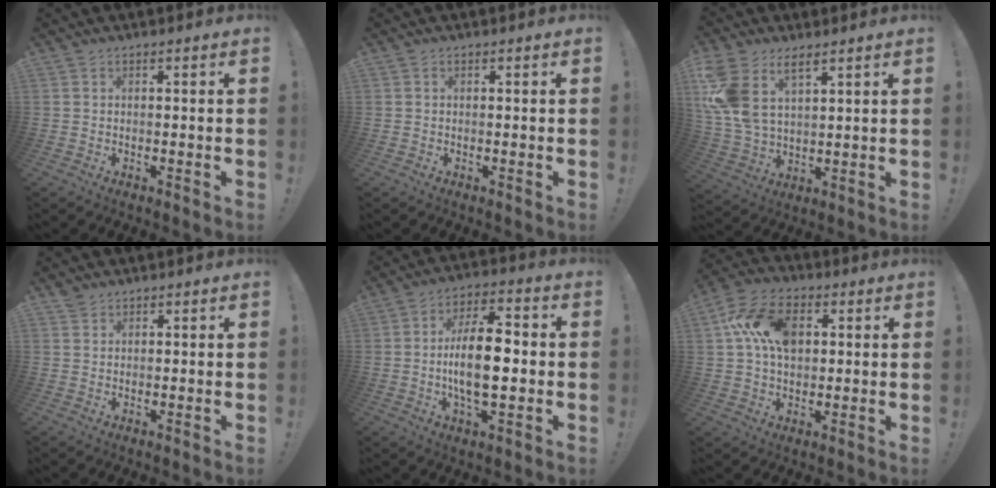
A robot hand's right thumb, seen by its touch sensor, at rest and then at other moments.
{"total": 0.0}
{"total": 11.9, "force": [6.3, 6.9, 7.2], "torque": [-0.162, -0.030, 0.123]}
{"total": 1.7, "force": [1.4, 0.9, 0.3], "torque": [-0.004, -0.005, 0.027]}
{"total": 14.2, "force": [-1.6, 6.2, 12.7], "torque": [-0.228, 0.005, -0.036]}
{"total": 14.5, "force": [3.7, 9.9, 10.0], "torque": [-0.172, 0.009, 0.070]}